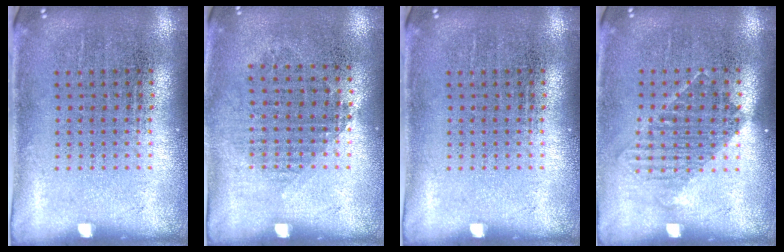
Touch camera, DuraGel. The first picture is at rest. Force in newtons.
{"total": 0.9, "press": 0.8, "slide": 0.4}
{"total": 0.0}
{"total": 1.2, "press": 1.0, "slide": 0.7}